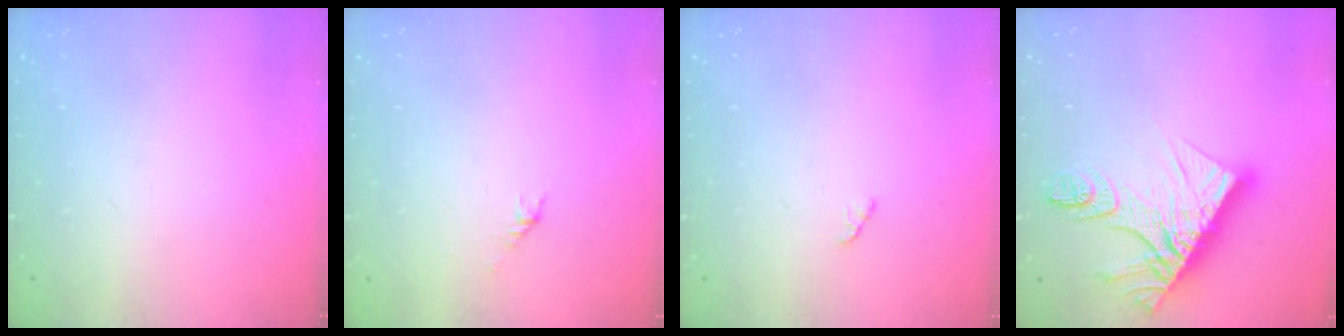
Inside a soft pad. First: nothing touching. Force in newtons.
{"total": 1.5, "press": 1.4, "slide": 0.5}
{"total": 2.8, "press": 2.8, "slide": 0.4}
{"total": 16.4, "press": 16.3, "slide": 1.5}